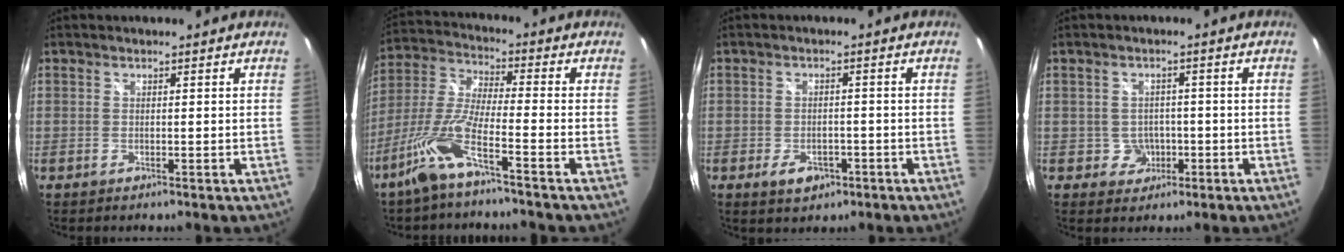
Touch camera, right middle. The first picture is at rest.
{"total": 9.9, "force": [-6.0, 0.9, 7.9], "torque": [-0.175, -0.004, -0.117]}
{"total": 4.5, "force": [-2.2, 2.9, 2.6], "torque": [-0.056, -0.001, -0.029]}
{"total": 3.8, "force": [-1.0, 3.7, 0.5], "torque": [-0.016, 0.008, -0.007]}